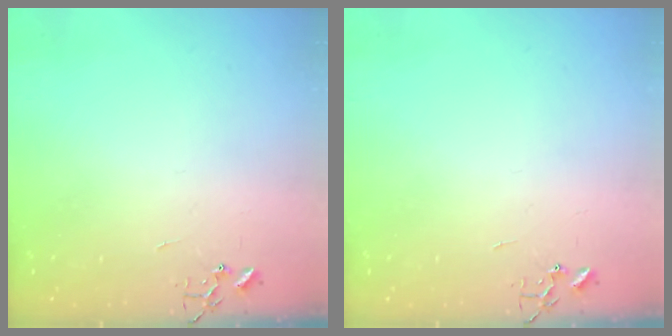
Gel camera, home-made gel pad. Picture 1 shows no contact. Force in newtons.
{"total": 0.0}